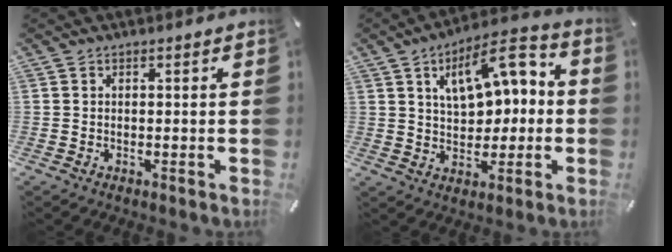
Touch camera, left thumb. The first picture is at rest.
{"total": 13.9, "force": [4.5, 8.5, 10.0], "torque": [-0.147, -0.013, 0.077]}